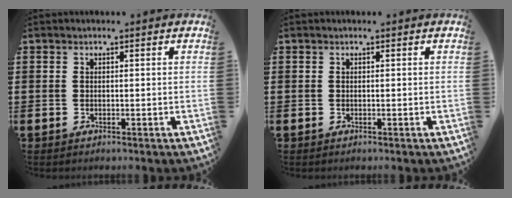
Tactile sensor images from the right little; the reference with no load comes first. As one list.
[{"total": 0.0}]